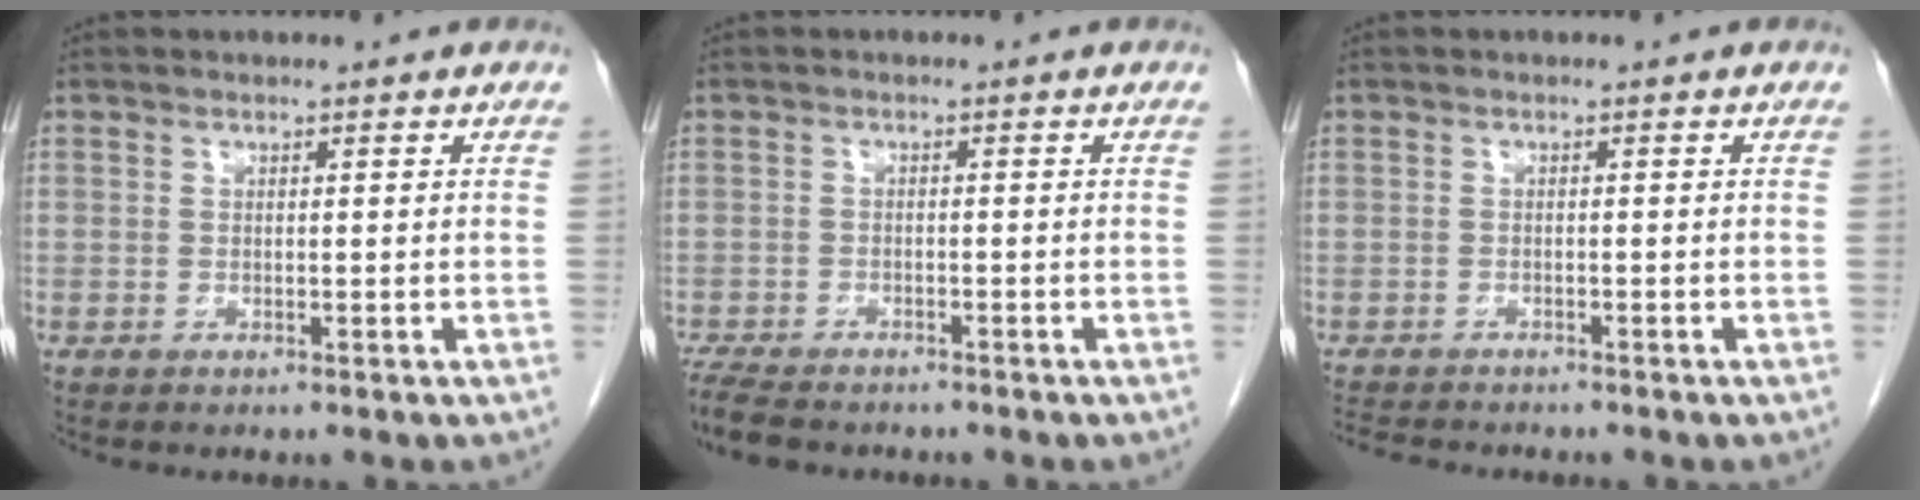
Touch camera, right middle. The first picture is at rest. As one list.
[{"total": 7.6, "force": [-6.4, 2.2, 3.3], "torque": [-0.061, -0.016, -0.102]}, {"total": 5.4, "force": [-4.9, 1.1, 1.8], "torque": [-0.030, -0.012, -0.076]}]